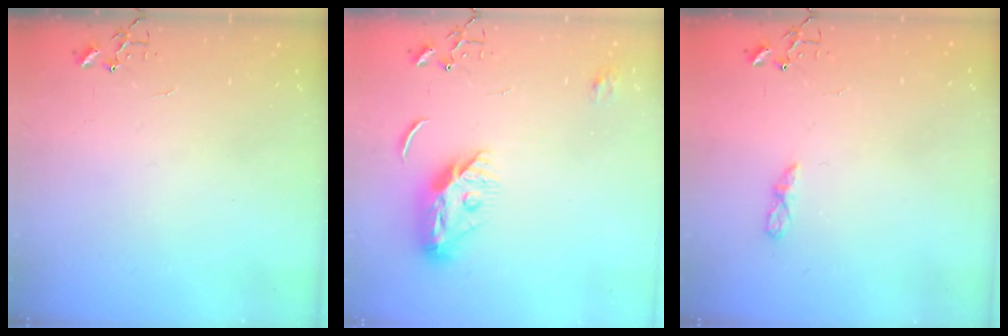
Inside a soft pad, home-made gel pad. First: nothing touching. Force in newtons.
{"total": 11.3, "press": 11.3, "slide": 0.7}
{"total": 5.3, "press": 5.3, "slide": 0.7}